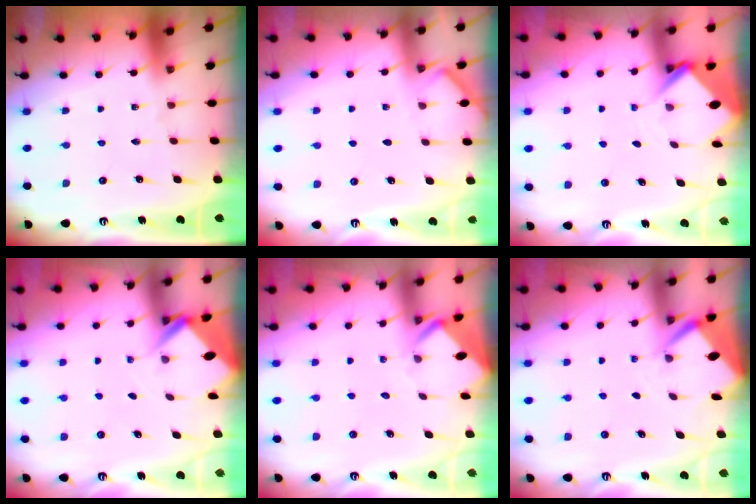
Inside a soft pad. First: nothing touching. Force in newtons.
{"total": 2.8, "press": 2.8, "slide": 0.4}
{"total": 3.8, "press": 3.8, "slide": 0.2}
{"total": 3.0, "press": 2.9, "slide": 0.4}
{"total": 3.6, "press": 3.5, "slide": 0.2}
{"total": 2.7, "press": 2.6, "slide": 0.3}